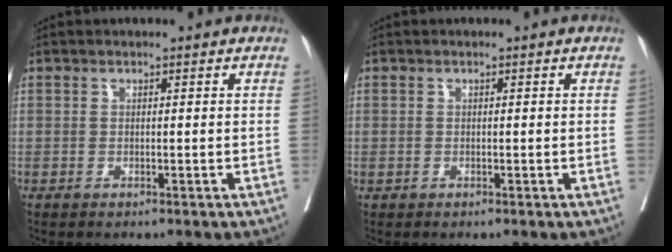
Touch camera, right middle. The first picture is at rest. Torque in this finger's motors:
{"motor_torque": [1.06, -1.08, -0.21, -0.22]}